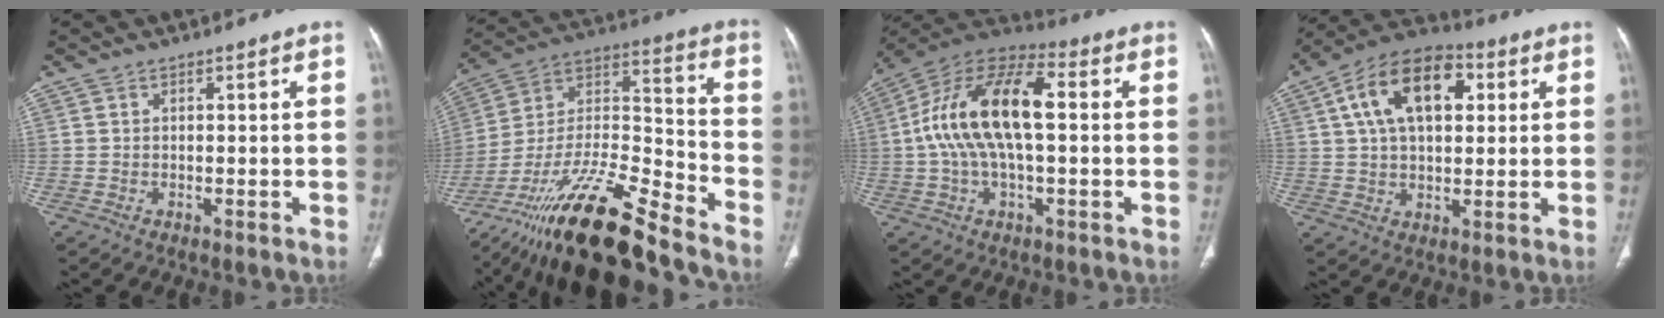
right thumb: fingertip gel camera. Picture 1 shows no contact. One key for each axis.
{"total": 23.0, "fx": -18.4, "fy": 4.2, "fz": 13.2, "tx": -0.275, "ty": 0.067, "tz": -0.337}
{"total": 18.2, "fx": 1.4, "fy": 8.4, "fz": 16.1, "tx": -0.307, "ty": 0.041, "tz": 0.018}
{"total": 16.0, "fx": 4.8, "fy": 9.2, "fz": 12.1, "tx": -0.188, "ty": 0.015, "tz": 0.073}